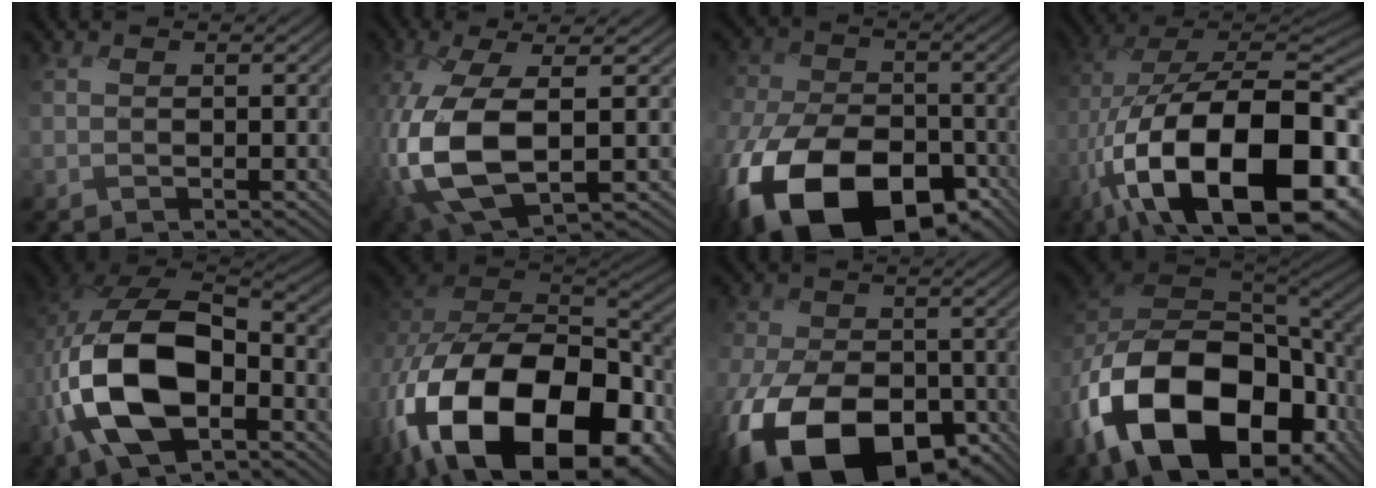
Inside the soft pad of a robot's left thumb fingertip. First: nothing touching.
{"total": 12.9, "force": [-2.9, 5.9, 11.1], "torque": [-0.280, -0.024, -0.053]}
{"total": 18.5, "force": [-9.9, 11.0, 11.1], "torque": [-0.254, -0.056, -0.167]}
{"total": 21.6, "force": [-7.8, 10.1, 17.4], "torque": [-0.326, -0.024, -0.120]}
{"total": 14.2, "force": [-4.1, 7.9, 11.1], "torque": [-0.250, -0.013, -0.088]}
{"total": 21.5, "force": [-9.9, 12.4, 14.5], "torque": [-0.336, -0.050, -0.150]}
{"total": 15.6, "force": [-7.3, 9.6, 9.9], "torque": [-0.210, -0.054, -0.128]}
{"total": 20.7, "force": [-8.4, 12.9, 13.8], "torque": [-0.320, -0.050, -0.131]}